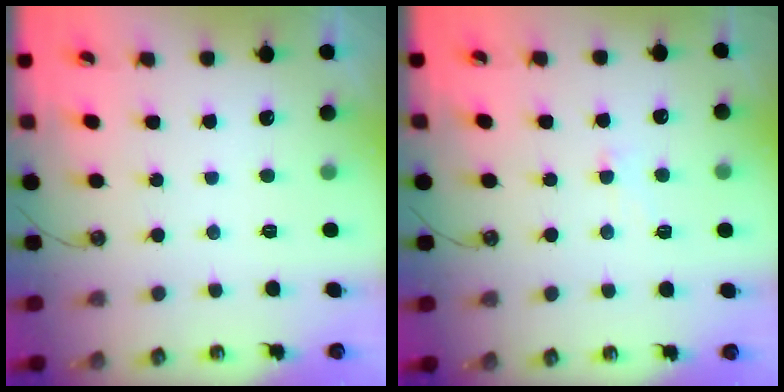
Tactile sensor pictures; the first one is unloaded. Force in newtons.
{"total": 1.5, "press": 1.4, "slide": 0.6}